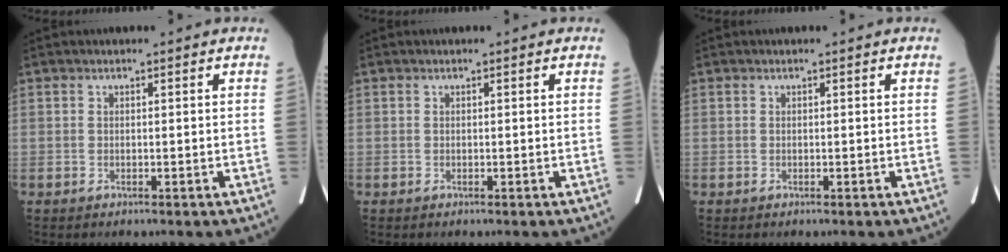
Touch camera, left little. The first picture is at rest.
{"total": 0.0}
{"total": 0.0}